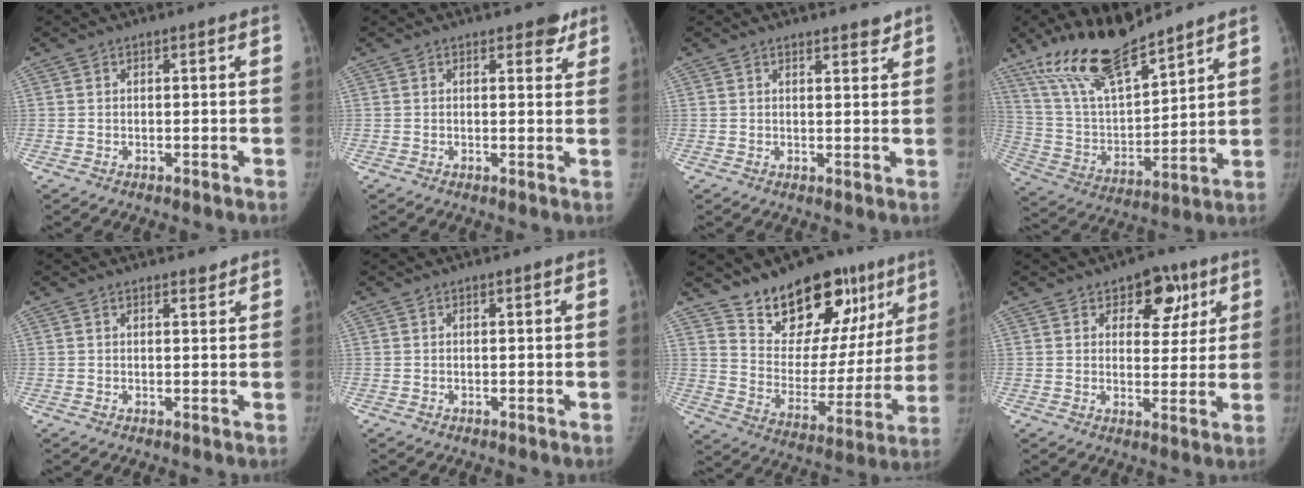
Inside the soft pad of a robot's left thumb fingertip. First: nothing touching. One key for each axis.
{"total": 3.1, "fx": 2.2, "fy": 1.7, "fz": 1.4, "tx": 0.008, "ty": -0.010, "tz": 0.025}
{"total": 2.8, "fx": 2.4, "fy": 0.9, "fz": 1.2, "tx": -0.001, "ty": -0.016, "tz": 0.033}
{"total": 18.4, "fx": 14.1, "fy": 5.7, "fz": 10.4, "tx": -0.161, "ty": -0.069, "tz": 0.273}
{"total": 1.6, "fx": 1.4, "fy": 0.6, "fz": 0.4, "tx": 0.005, "ty": -0.009, "tz": 0.019}
{"total": 0.0}
{"total": 22.7, "fx": 14.9, "fy": 12.4, "fz": 11.8, "tx": -0.113, "ty": -0.066, "tz": 0.236}
{"total": 9.0, "fx": 4.6, "fy": 5.8, "fz": 5.2, "tx": -0.022, "ty": -0.017, "tz": 0.062}